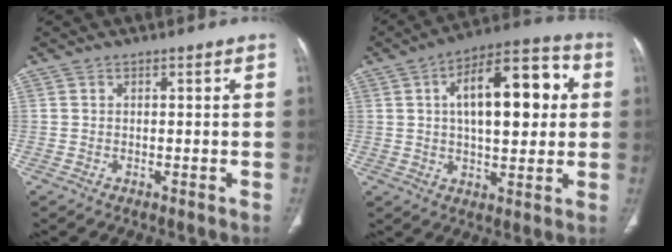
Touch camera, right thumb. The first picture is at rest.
{"total": 17.9, "force": [3.5, 8.2, 15.5], "torque": [-0.204, 0.023, 0.046]}